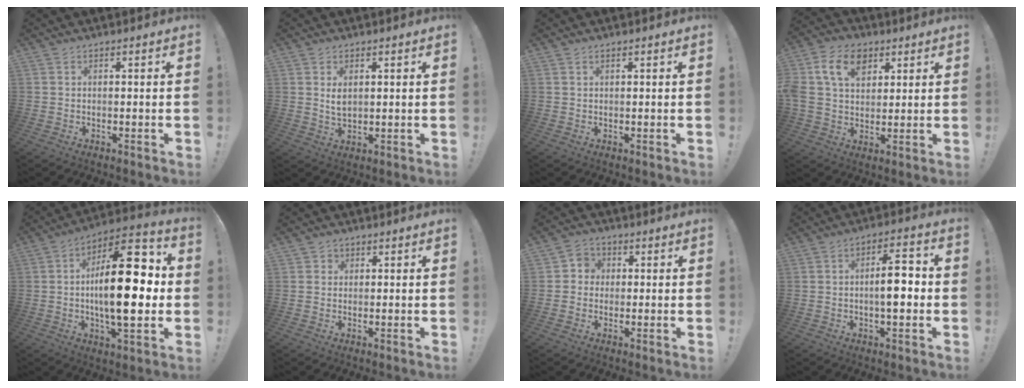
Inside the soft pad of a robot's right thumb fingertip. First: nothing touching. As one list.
[{"total": 3.4, "force": [1.2, 1.7, 2.6], "torque": [-0.039, -0.005, 0.018]}, {"total": 0.6, "force": [0.4, 0.2, 0.4], "torque": [-0.002, -0.002, 0.006]}, {"total": 13.3, "force": [5.4, 9.4, 7.7], "torque": [-0.142, -0.003, 0.104]}, {"total": 23.7, "force": [-0.4, 9.6, 21.6], "torque": [-0.343, 0.001, -0.013]}, {"total": 1.6, "force": [0.7, 1.4, 0.2], "torque": [0.001, -0.004, 0.011]}, {"total": 4.2, "force": [-0.7, 4.0, 1.2], "torque": [-0.020, 0.013, -0.012]}, {"total": 9.3, "force": [-1.0, 3.4, 8.6], "torque": [-0.122, 0.010, -0.022]}]